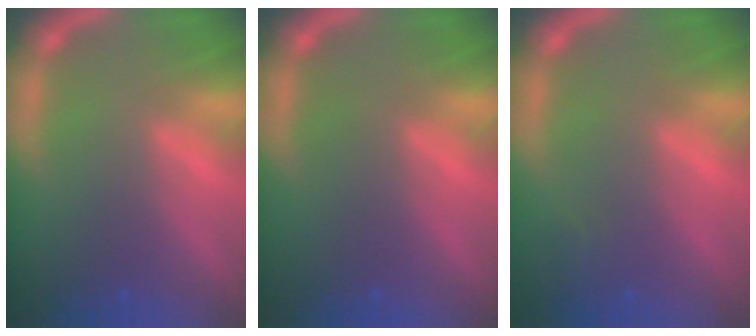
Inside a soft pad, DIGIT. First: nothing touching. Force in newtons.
{"total": 0.0}
{"total": 0.9}